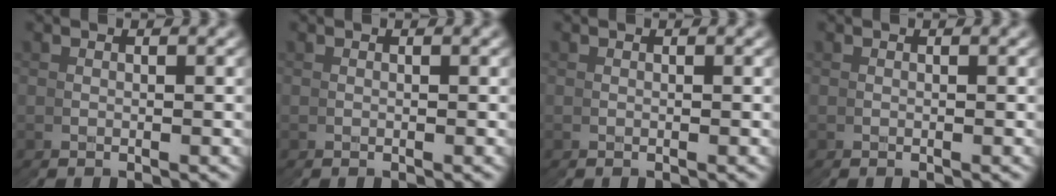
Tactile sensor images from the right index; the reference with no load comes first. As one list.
[{"total": 0.0}, {"total": 0.0}, {"total": 0.0}]